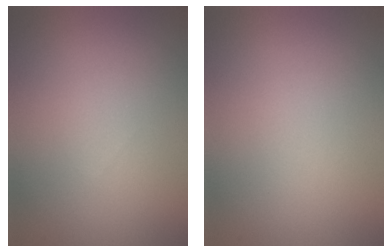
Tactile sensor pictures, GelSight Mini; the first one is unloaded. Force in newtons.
{"total": 0.0}